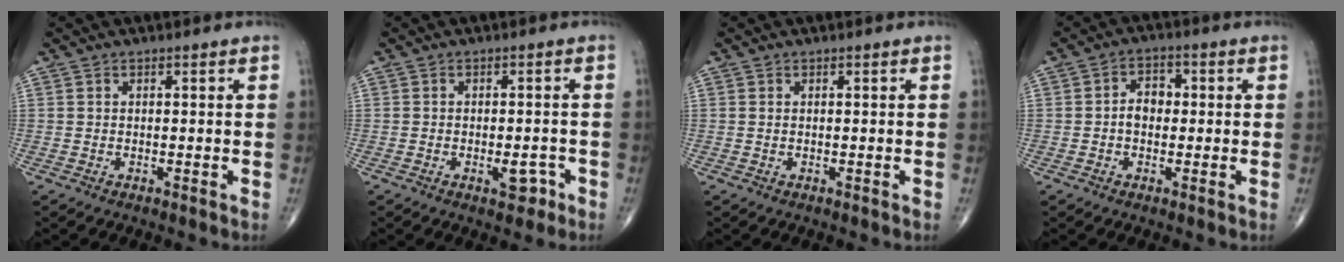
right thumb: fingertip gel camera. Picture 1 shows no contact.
{"total": 3.3, "force": [-1.5, 1.6, 2.5], "torque": [-0.022, 0.007, -0.017]}
{"total": 0.0}
{"total": 4.4, "force": [-0.2, 3.3, 2.9], "torque": [-0.033, 0.018, -0.012]}